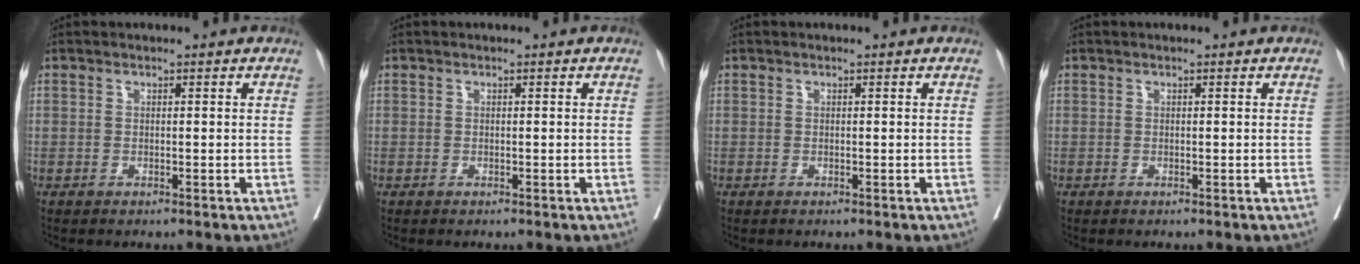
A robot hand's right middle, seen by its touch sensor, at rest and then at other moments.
{"total": 0.0}
{"total": 0.0}
{"total": 0.0}